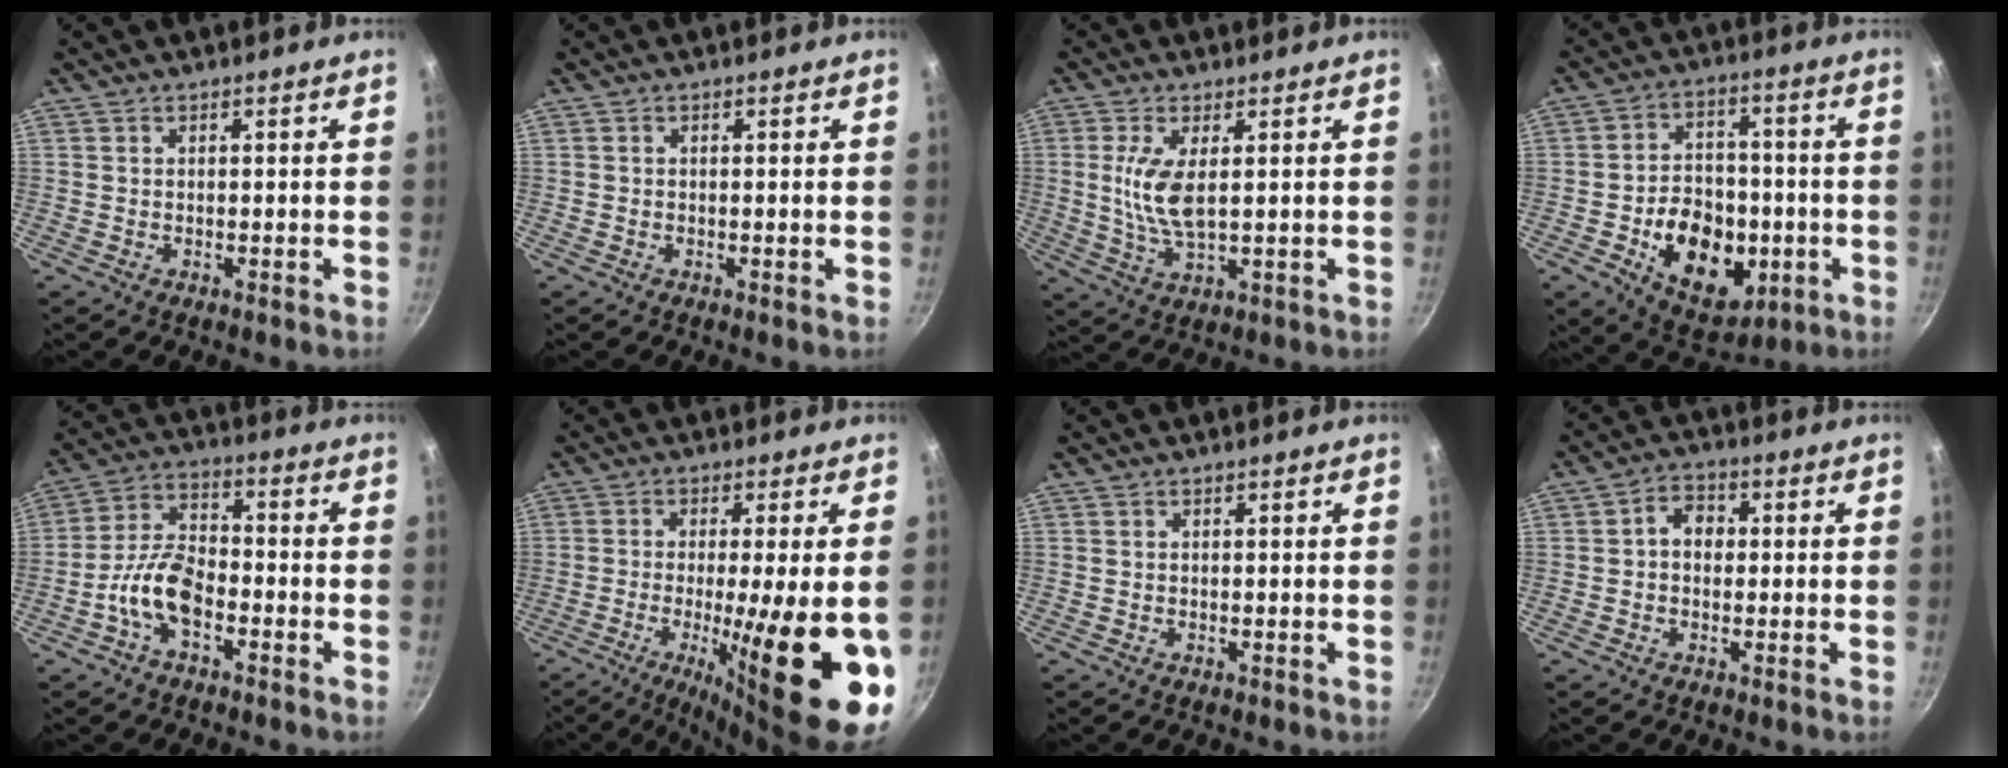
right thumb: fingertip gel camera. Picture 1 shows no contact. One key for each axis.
{"total": 0.0}
{"total": 7.7, "fx": 1.2, "fy": 2.9, "fz": 7.0, "tx": -0.145, "ty": -0.009, "tz": 0.030}
{"total": 17.3, "fx": -4.3, "fy": 12.1, "fz": 11.5, "tx": -0.132, "ty": 0.020, "tz": -0.052}
{"total": 9.4, "fx": -4.1, "fy": 5.1, "fz": 6.8, "tx": -0.121, "ty": 0.045, "tz": -0.086}
{"total": 20.0, "fx": -4.8, "fy": 3.9, "fz": 19.0, "tx": -0.273, "ty": -0.013, "tz": -0.061}
{"total": 0.0}
{"total": 4.9, "fx": 0.3, "fy": 3.9, "fz": 3.0, "tx": -0.024, "ty": 0.011, "tz": -0.004}